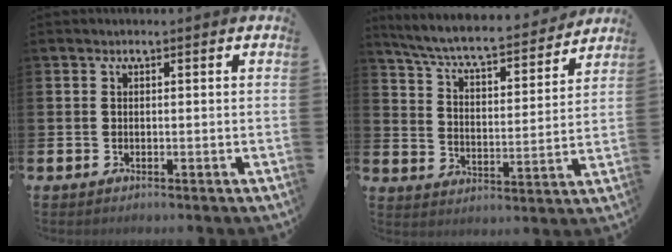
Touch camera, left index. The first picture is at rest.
{"total": 7.1, "force": [6.6, 0.9, 2.6], "torque": [-0.082, -0.049, 0.109]}